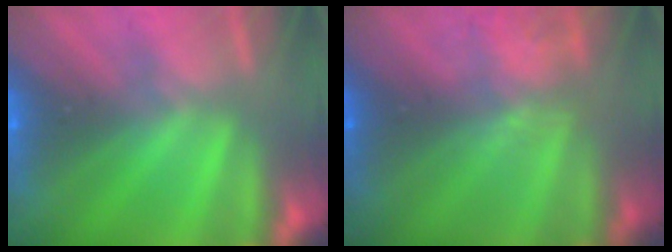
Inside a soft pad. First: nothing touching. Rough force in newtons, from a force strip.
{"total": 4.5}